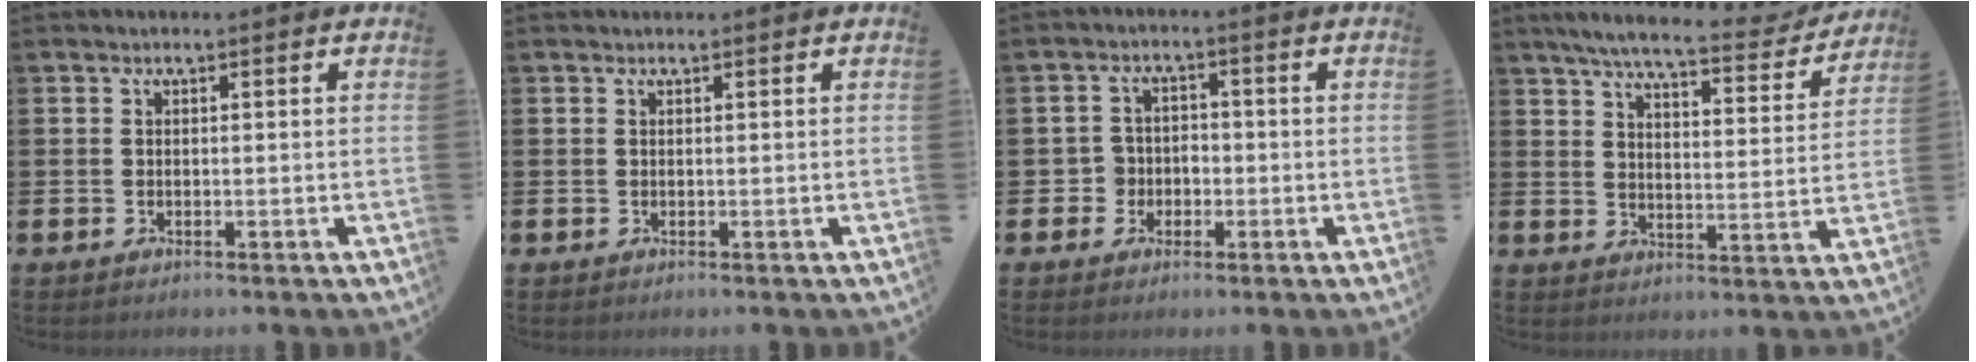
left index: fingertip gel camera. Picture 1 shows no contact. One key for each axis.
{"total": 0.0}
{"total": 3.2, "fx": -1.1, "fy": 2.9, "fz": 0.4, "tx": -0.021, "ty": 0.007, "tz": -0.028}
{"total": 6.9, "fx": 6.2, "fy": 0.9, "fz": 3.0, "tx": -0.070, "ty": -0.037, "tz": 0.101}